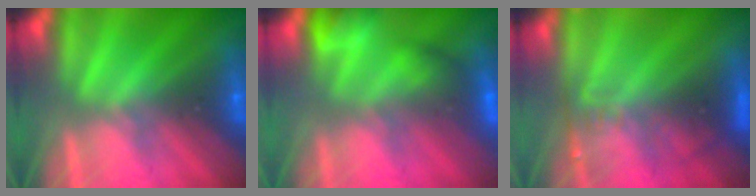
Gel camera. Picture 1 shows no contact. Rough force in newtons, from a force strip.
{"total": 4.7}
{"total": 3.2}